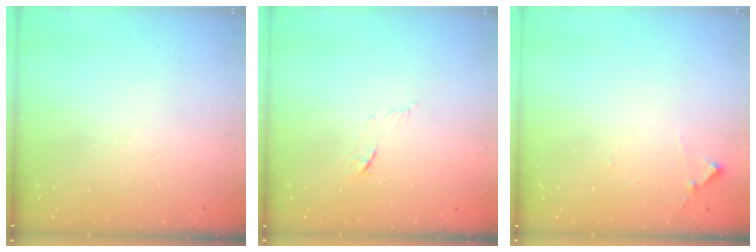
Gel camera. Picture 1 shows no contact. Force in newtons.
{"total": 6.2, "press": 6.2, "slide": 0.9}
{"total": 6.8, "press": 6.8, "slide": 0.6}